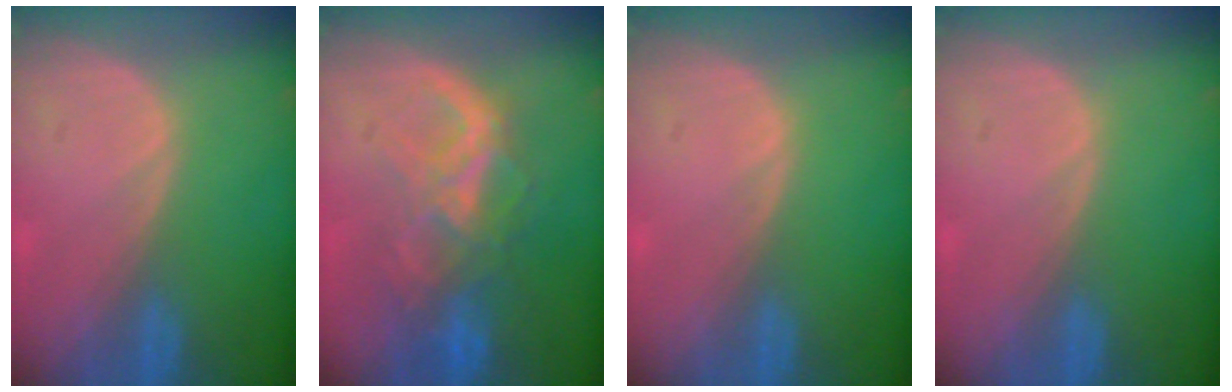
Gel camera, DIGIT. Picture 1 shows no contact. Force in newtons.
{"total": 8.7, "press": 7.6, "slide": 4.4}
{"total": 0.0}
{"total": 0.0}